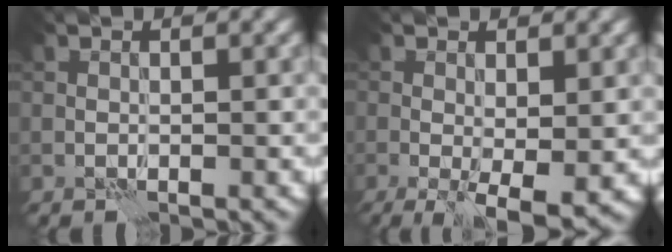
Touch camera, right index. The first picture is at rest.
{"total": 5.4, "force": [-1.6, 1.7, 4.9], "torque": [-0.082, -0.015, -0.019]}